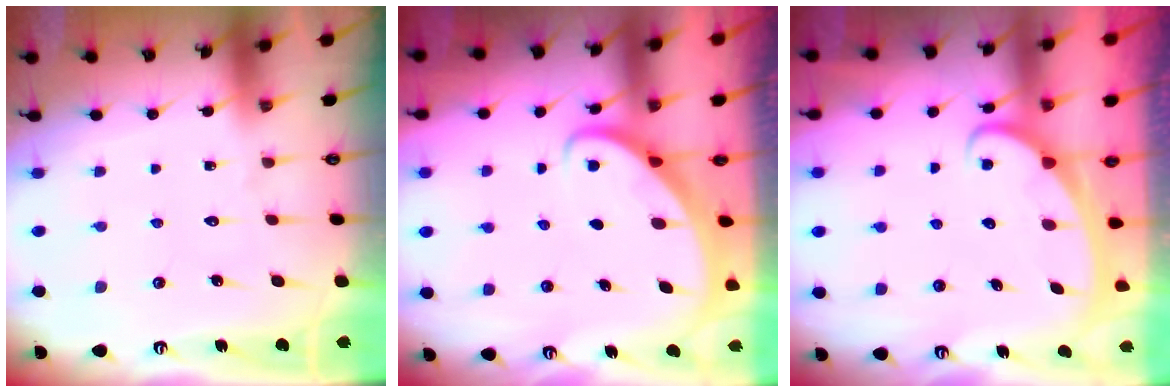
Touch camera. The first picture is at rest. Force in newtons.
{"total": 2.8, "press": 2.8, "slide": 0.2}
{"total": 2.6, "press": 2.6, "slide": 0.3}